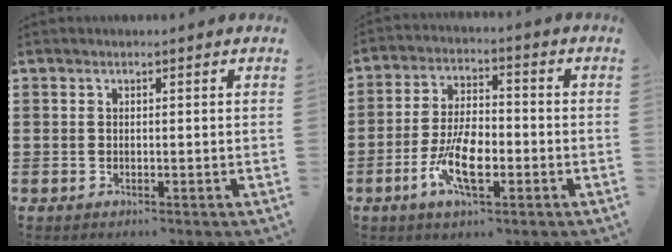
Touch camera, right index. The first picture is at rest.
{"total": 8.5, "force": [-3.0, 3.7, 7.1], "torque": [-0.152, -0.008, -0.056]}